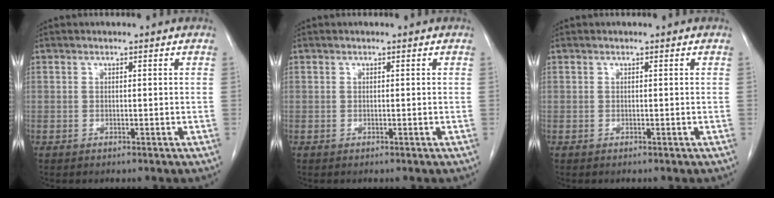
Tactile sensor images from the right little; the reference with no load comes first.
{"total": 0.0}
{"total": 0.0}